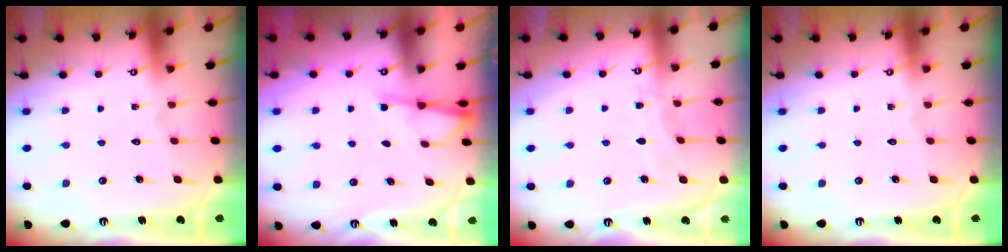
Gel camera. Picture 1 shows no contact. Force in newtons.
{"total": 2.4, "press": 2.4, "slide": 0.4}
{"total": 4.4, "press": 4.3, "slide": 0.3}
{"total": 0.0}